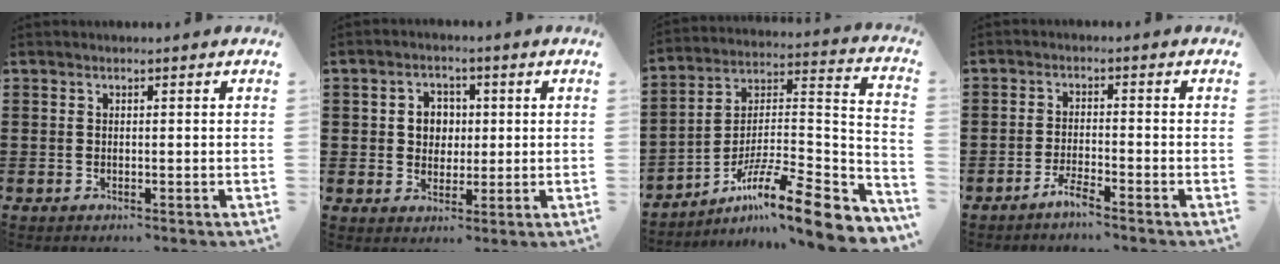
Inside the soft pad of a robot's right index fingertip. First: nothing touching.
{"total": 4.2, "force": [0.4, 3.8, 1.7], "torque": [-0.049, 0.014, 0.003]}
{"total": 12.6, "force": [-8.5, 1.7, 9.2], "torque": [-0.145, 0.005, -0.156]}
{"total": 2.7, "force": [-2.4, 0.0, 1.4], "torque": [-0.032, 0.002, -0.047]}